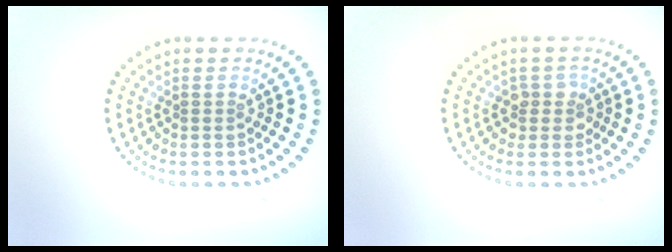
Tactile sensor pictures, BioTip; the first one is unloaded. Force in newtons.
{"total": 1.8, "press": 1.5, "slide": 0.9}